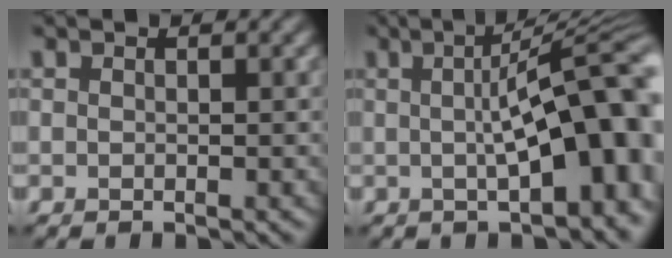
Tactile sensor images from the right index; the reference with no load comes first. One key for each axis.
{"total": 14.8, "fx": 0.2, "fy": 5.0, "fz": 13.9, "tx": -0.147, "ty": 0.013, "tz": 0.000}